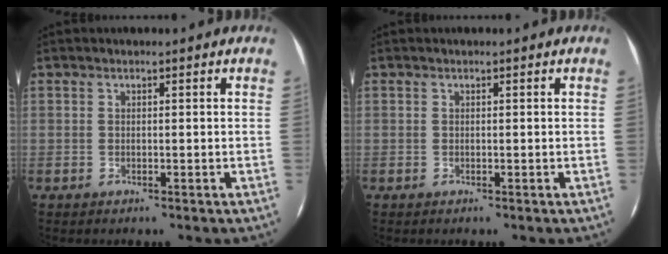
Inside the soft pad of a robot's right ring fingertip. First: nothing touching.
{"total": 0.0}